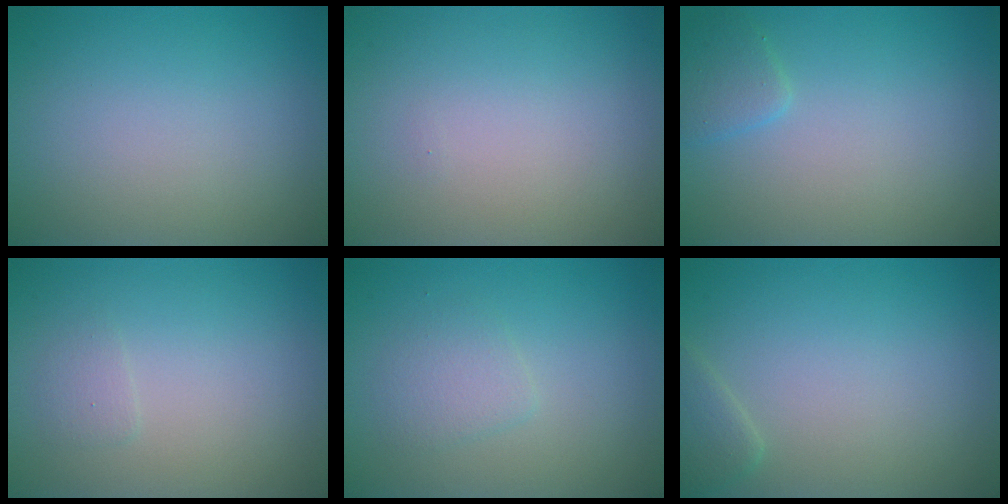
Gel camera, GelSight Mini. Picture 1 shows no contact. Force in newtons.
{"total": 0.0}
{"total": 1.5, "press": 1.5, "slide": 0.1}
{"total": 0.8, "press": 0.8, "slide": 0.0}
{"total": 1.8, "press": 1.8, "slide": 0.0}
{"total": 1.5, "press": 1.5, "slide": 0.1}